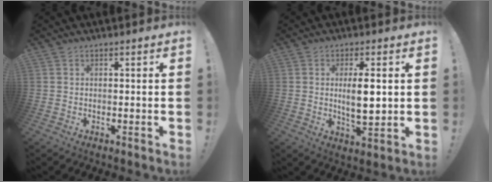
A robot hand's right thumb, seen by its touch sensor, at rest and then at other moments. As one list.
[{"total": 8.4, "force": [1.3, 2.7, 7.9], "torque": [-0.128, -0.014, 0.013]}]